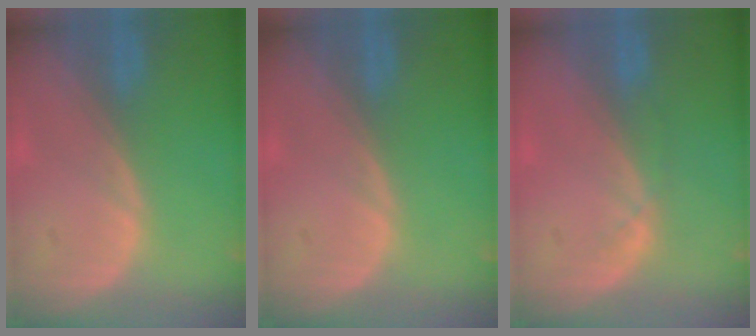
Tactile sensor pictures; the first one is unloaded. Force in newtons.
{"total": 0.0}
{"total": 1.7, "press": 1.5, "slide": 0.8}